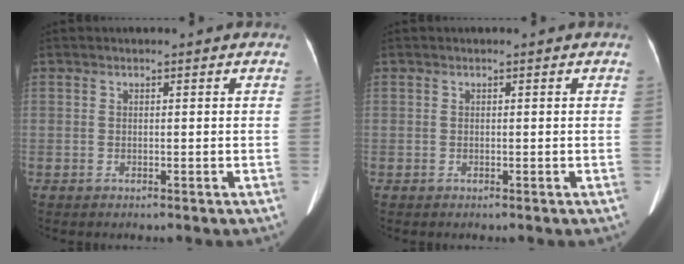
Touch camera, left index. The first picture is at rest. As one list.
[{"total": 0.0}]